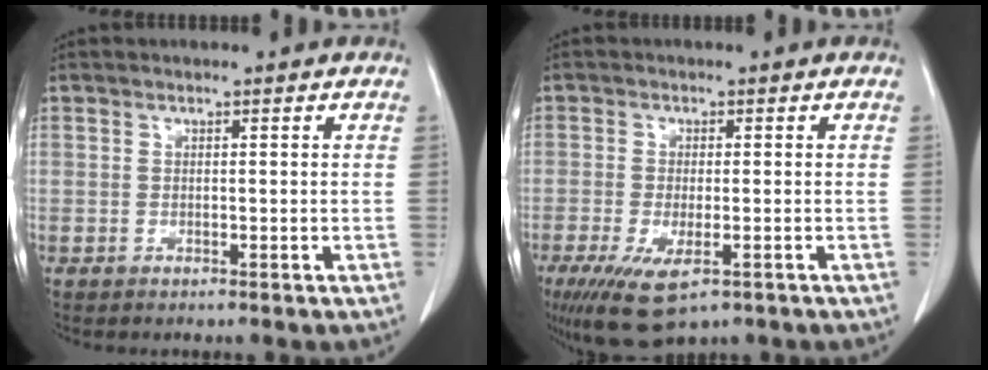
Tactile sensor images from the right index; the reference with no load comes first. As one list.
[{"total": 8.3, "force": [-4.5, 2.8, 6.4], "torque": [-0.114, -0.023, -0.069]}]